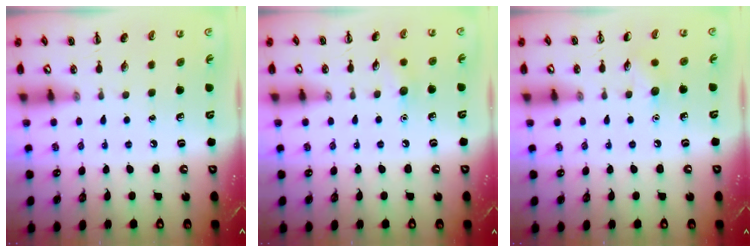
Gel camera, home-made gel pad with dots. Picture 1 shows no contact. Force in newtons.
{"total": 6.3, "press": 6.1, "slide": 1.6}
{"total": 5.6, "press": 5.3, "slide": 1.8}